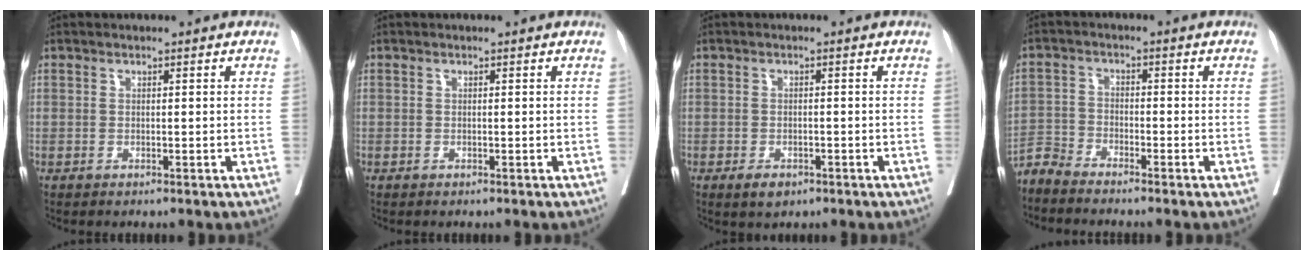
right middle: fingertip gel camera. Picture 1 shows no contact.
{"total": 0.6, "force": [-0.1, 0.6, -0.1], "torque": [0.005, 0.006, -0.006]}
{"total": 2.4, "force": [-1.5, 1.2, 1.5], "torque": [-0.026, -0.001, -0.017]}
{"total": 3.5, "force": [-3.5, -0.6, 0.1], "torque": [-0.002, -0.017, -0.074]}